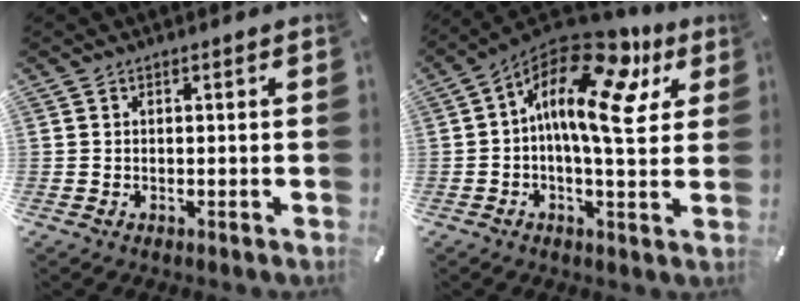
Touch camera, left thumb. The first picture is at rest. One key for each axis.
{"total": 19.4, "fx": 7.1, "fy": 8.0, "fz": 16.2, "tx": -0.291, "ty": -0.054, "tz": 0.106}